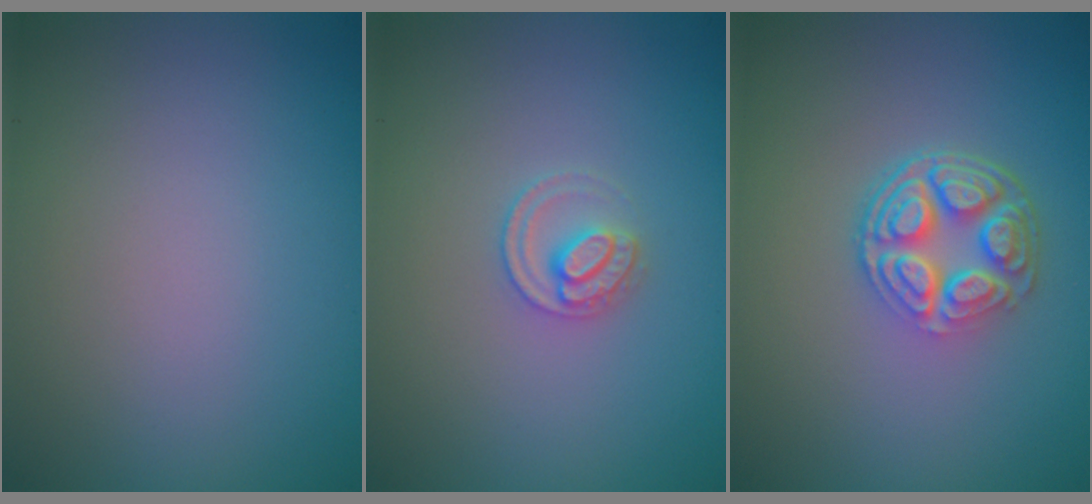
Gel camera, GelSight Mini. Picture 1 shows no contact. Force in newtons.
{"total": 2.1, "press": 2.1, "slide": 0.2}
{"total": 5.0, "press": 3.7, "slide": 3.4}